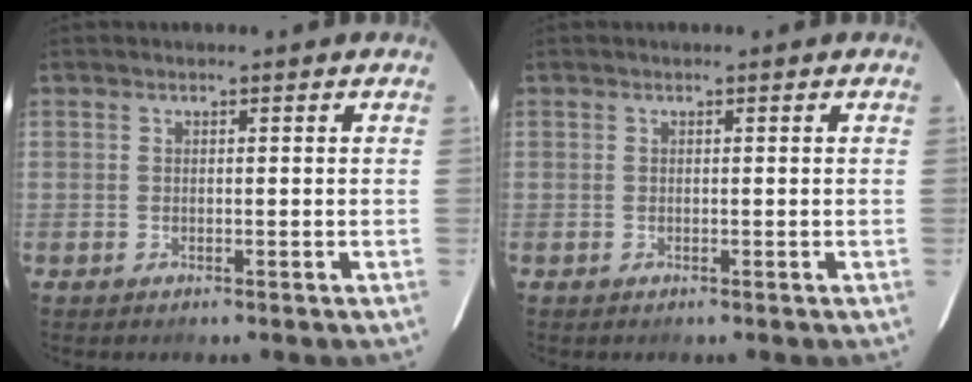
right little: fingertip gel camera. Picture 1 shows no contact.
{"total": 0.0}